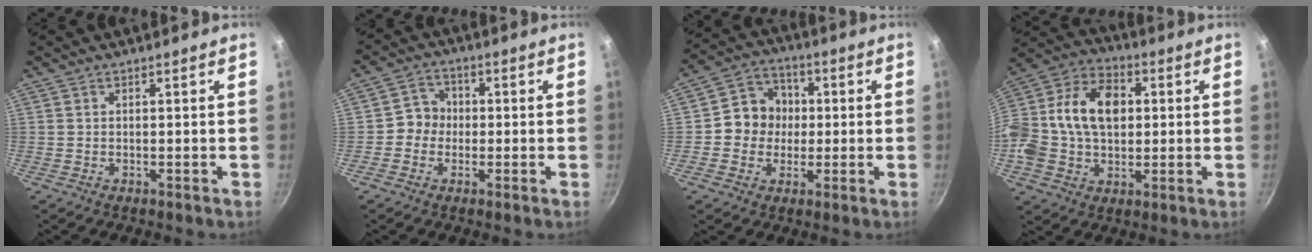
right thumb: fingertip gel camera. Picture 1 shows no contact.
{"total": 4.9, "force": [-0.6, 4.6, 1.6], "torque": [0.009, 0.014, -0.024]}
{"total": 9.2, "force": [0.0, 8.5, 3.6], "torque": [-0.014, 0.019, -0.019]}
{"total": 19.7, "force": [1.7, 14.1, 13.6], "torque": [-0.234, 0.037, 0.014]}